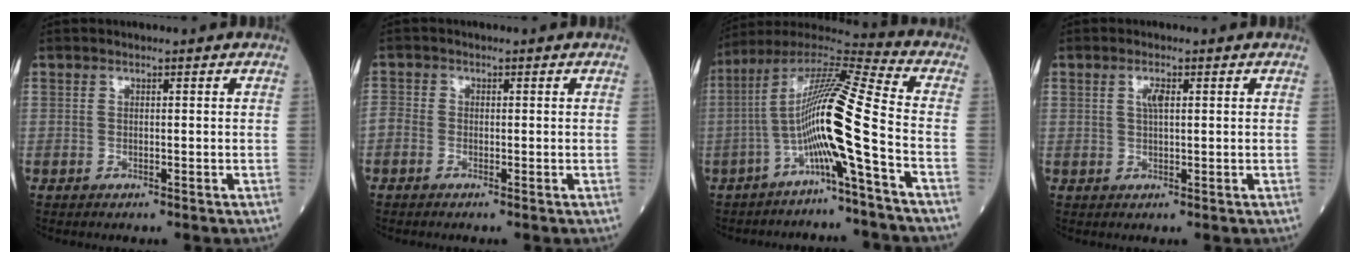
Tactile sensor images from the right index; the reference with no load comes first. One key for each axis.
{"total": 1.8, "fx": -0.9, "fy": 1.2, "fz": 1.0, "tx": -0.029, "ty": 0.004, "tz": -0.021}
{"total": 13.9, "fx": -4.2, "fy": -1.2, "fz": 13.2, "tx": -0.248, "ty": 0.018, "tz": -0.088}
{"total": 1.9, "fx": 0.6, "fy": 0.4, "fz": 1.7, "tx": -0.035, "ty": 0.001, "tz": 0.010}